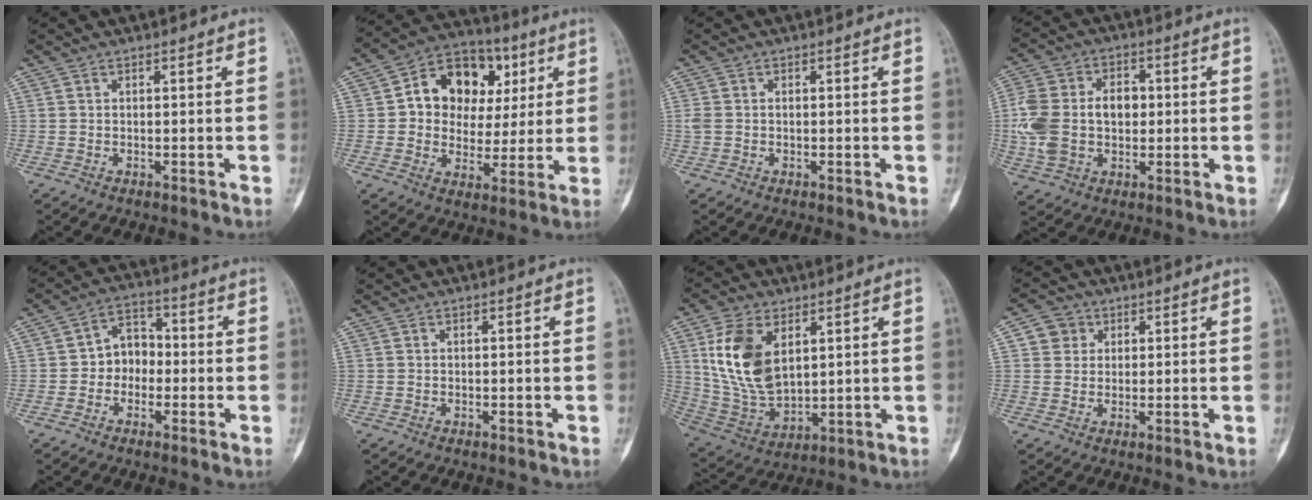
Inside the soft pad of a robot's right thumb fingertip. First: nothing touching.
{"total": 15.8, "force": [4.0, 12.4, 9.0], "torque": [-0.085, 0.012, 0.062]}
{"total": 1.7, "force": [0.0, 1.3, 1.0], "torque": [-0.033, 0.004, 0.001]}
{"total": 14.4, "force": [0.1, 10.1, 10.3], "torque": [-0.204, 0.022, 0.006]}
{"total": 6.5, "force": [-1.1, 5.4, 3.5], "torque": [-0.020, 0.028, -0.035]}
{"total": 0.0}
{"total": 15.3, "force": [4.8, 9.0, 11.4], "torque": [-0.210, -0.021, 0.108]}
{"total": 4.3, "force": [1.5, 4.0, 0.9], "torque": [0.009, -0.001, 0.020]}